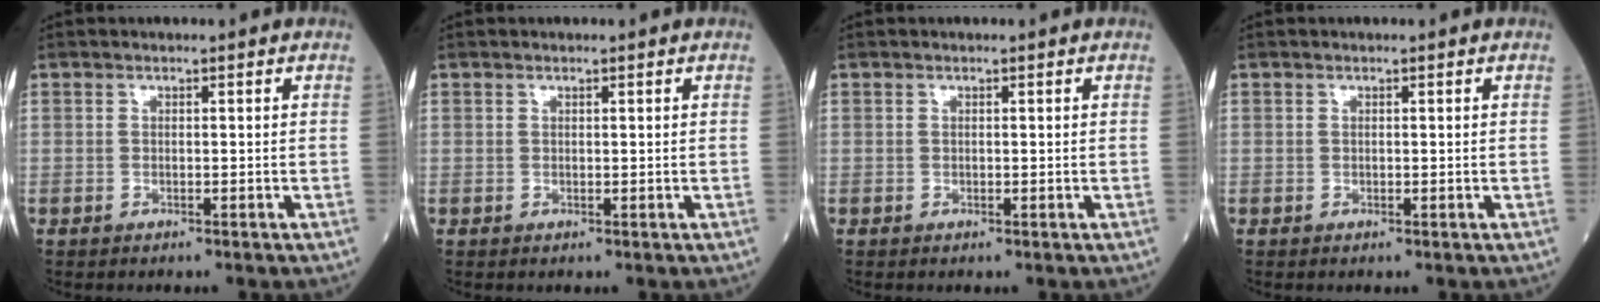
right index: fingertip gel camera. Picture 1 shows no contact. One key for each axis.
{"total": 0.0}
{"total": 0.0}
{"total": 0.0}